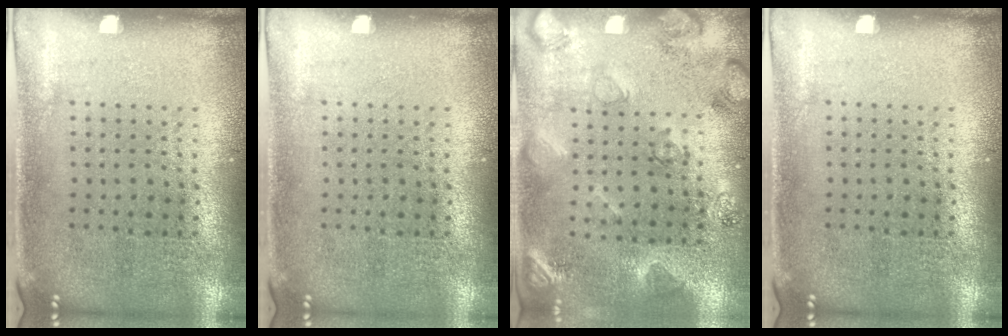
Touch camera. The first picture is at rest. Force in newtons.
{"total": 0.0}
{"total": 2.1, "press": 2.0, "slide": 0.7}
{"total": 0.0}